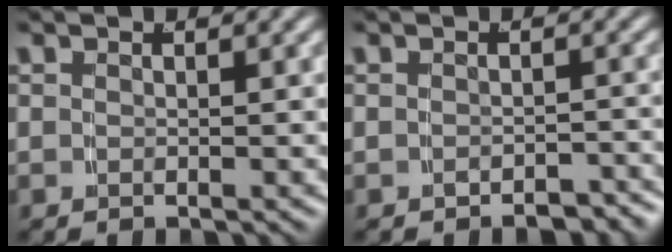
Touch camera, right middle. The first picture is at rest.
{"total": 2.6, "force": [-2.5, 0.5, 0.6], "torque": [-0.008, -0.005, -0.037]}